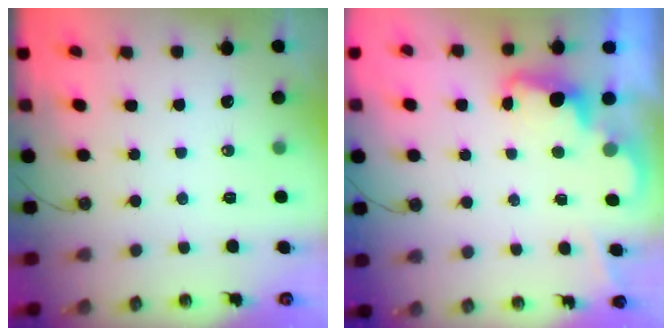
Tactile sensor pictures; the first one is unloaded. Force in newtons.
{"total": 2.5, "press": 2.4, "slide": 0.5}